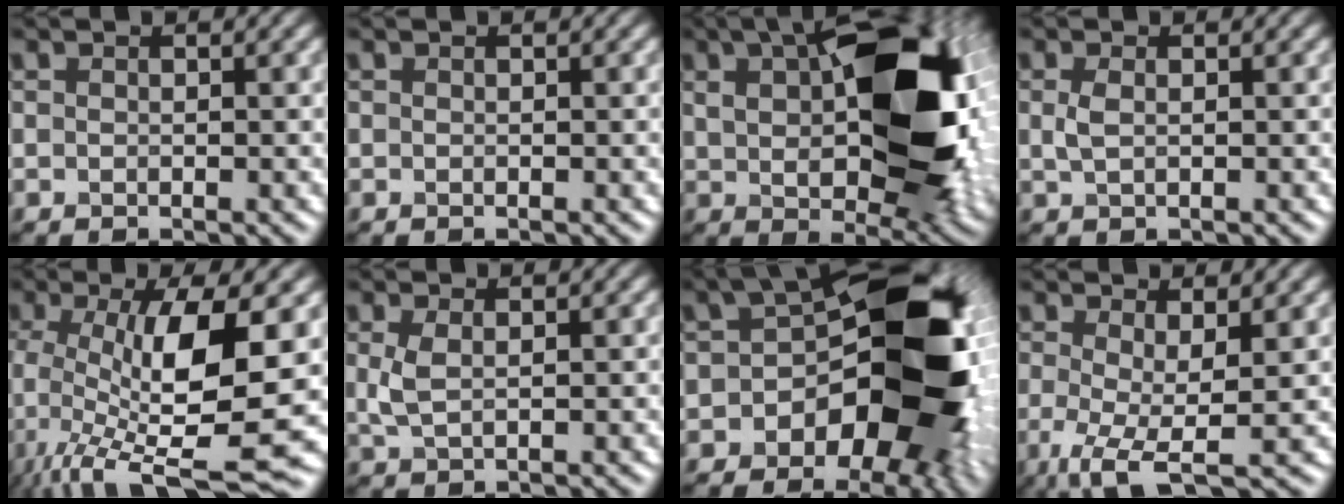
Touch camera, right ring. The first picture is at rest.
{"total": 0.0}
{"total": 16.0, "force": [2.5, 7.9, 13.6], "torque": [-0.207, 0.004, 0.048]}
{"total": 1.3, "force": [0.1, 0.7, 1.1], "torque": [-0.031, 0.000, 0.005]}
{"total": 13.0, "force": [-2.0, 3.7, 12.3], "torque": [-0.218, -0.014, -0.035]}
{"total": 1.9, "force": [0.3, 0.9, 1.7], "torque": [-0.047, -0.001, 0.011]}
{"total": 15.4, "force": [-3.2, 9.1, 12.1], "torque": [-0.121, 0.009, -0.064]}
{"total": 4.6, "force": [-0.8, 1.1, 4.4], "torque": [-0.092, -0.015, -0.014]}